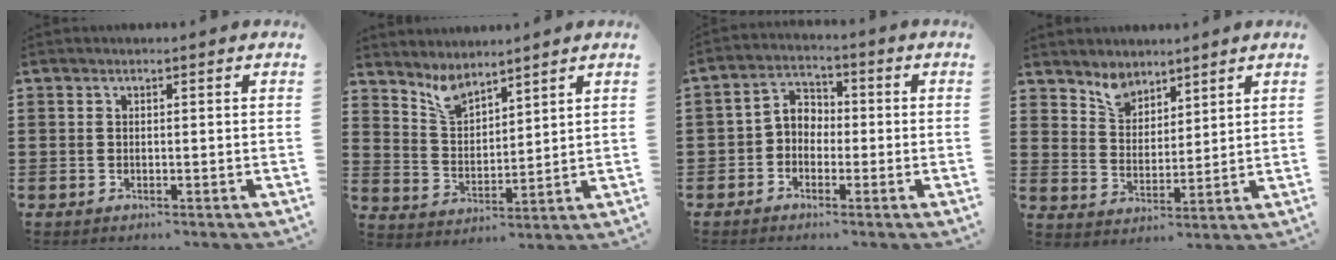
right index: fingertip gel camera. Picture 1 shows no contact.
{"total": 5.0, "force": [4.3, 1.8, 1.7], "torque": [-0.048, -0.011, 0.082]}
{"total": 3.6, "force": [-1.3, 2.8, 1.7], "torque": [-0.041, 0.013, -0.031]}
{"total": 4.6, "force": [4.0, 2.4, 0.5], "torque": [-0.028, -0.004, 0.075]}